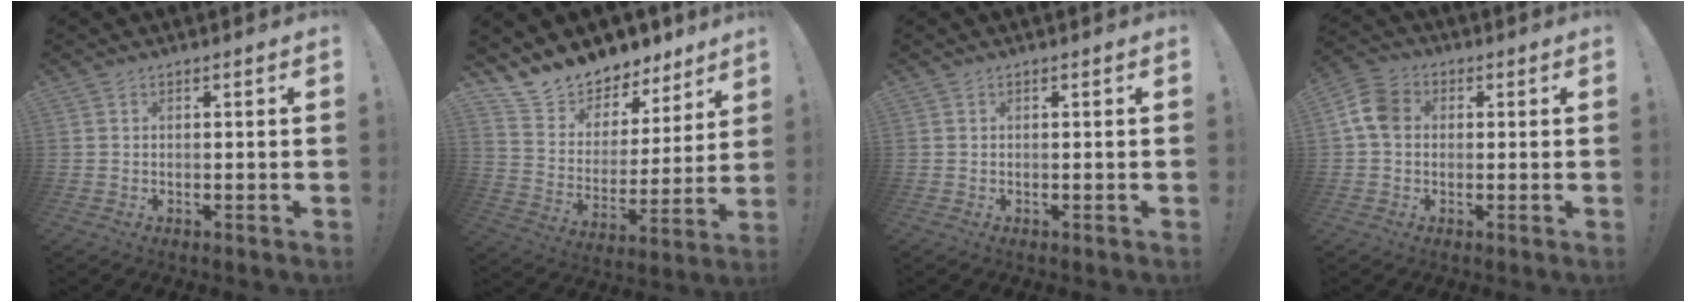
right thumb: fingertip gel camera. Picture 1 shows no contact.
{"total": 11.1, "force": [10.2, 4.3, 0.4], "torque": [-0.029, -0.099, 0.187]}
{"total": 0.0}
{"total": 8.5, "force": [0.9, 6.5, 5.5], "torque": [-0.098, 0.013, 0.022]}